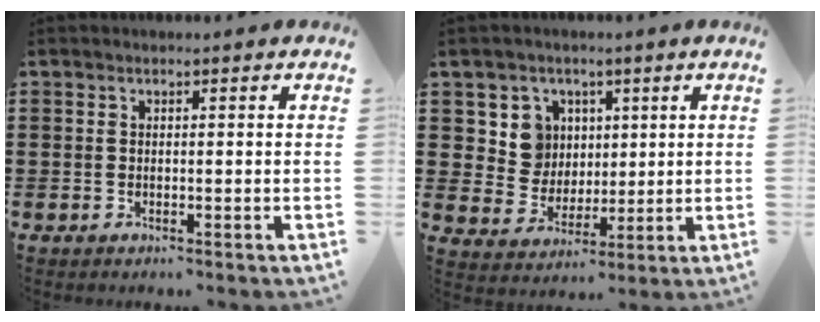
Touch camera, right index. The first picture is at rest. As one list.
[{"total": 7.0, "force": [2.5, 6.4, 1.4], "torque": [-0.054, 0.011, 0.049]}]